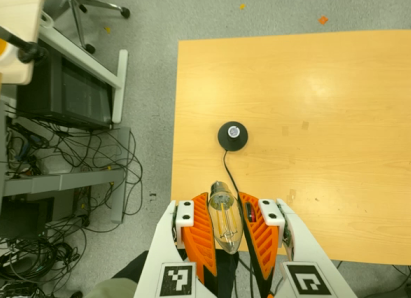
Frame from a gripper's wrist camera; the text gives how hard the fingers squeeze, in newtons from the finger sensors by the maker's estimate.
{"total": 19.6, "left": 21.2, "right": 17.9}